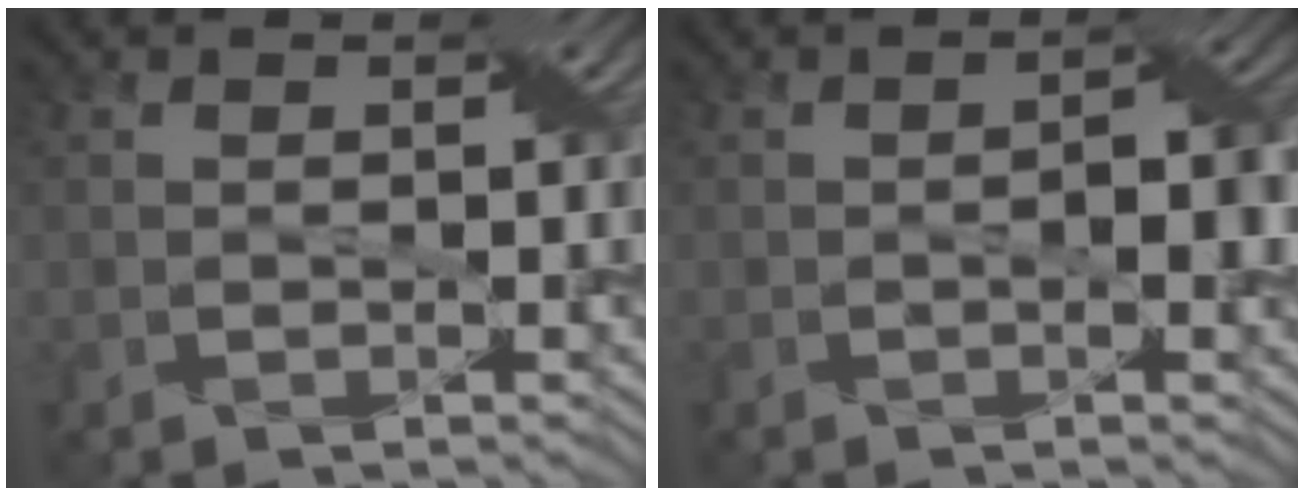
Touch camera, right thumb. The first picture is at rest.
{"total": 3.3, "force": [-0.6, 1.3, 3.0], "torque": [-0.046, 0.003, -0.011]}